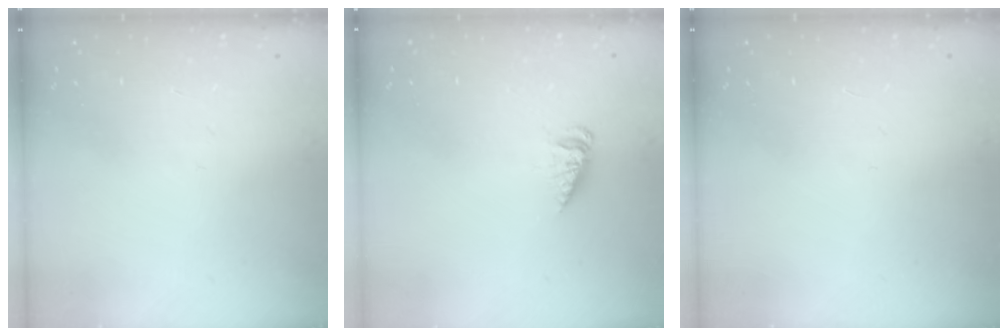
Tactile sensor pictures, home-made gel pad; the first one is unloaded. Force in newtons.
{"total": 3.0, "press": 2.9, "slide": 0.2}
{"total": 0.0}